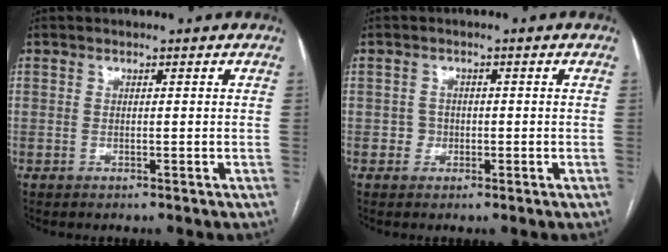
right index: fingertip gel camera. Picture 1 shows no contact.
{"total": 1.6, "force": [-0.4, 1.5, 0.2], "torque": [0.007, 0.008, -0.008]}